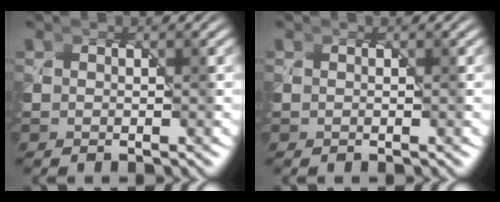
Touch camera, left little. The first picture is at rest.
{"total": 0.0}